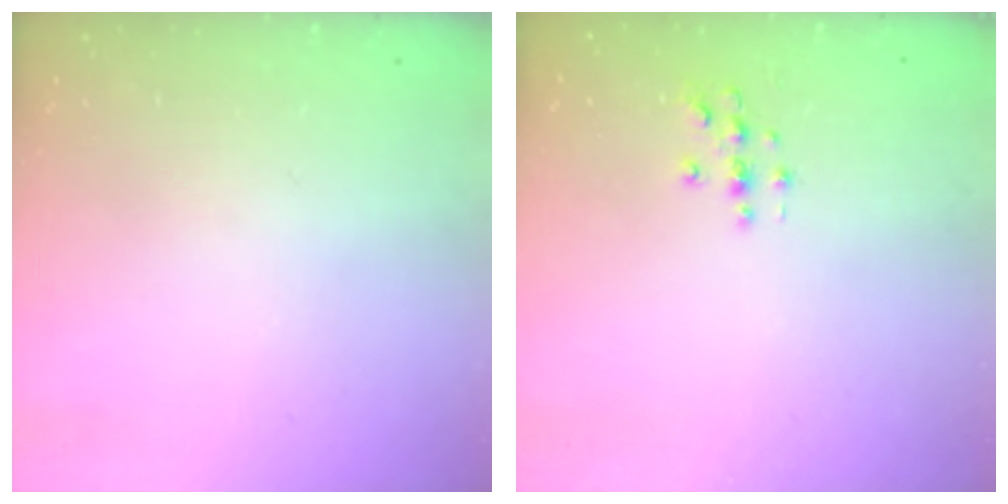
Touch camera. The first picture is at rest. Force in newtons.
{"total": 2.9, "press": 2.9, "slide": 0.3}